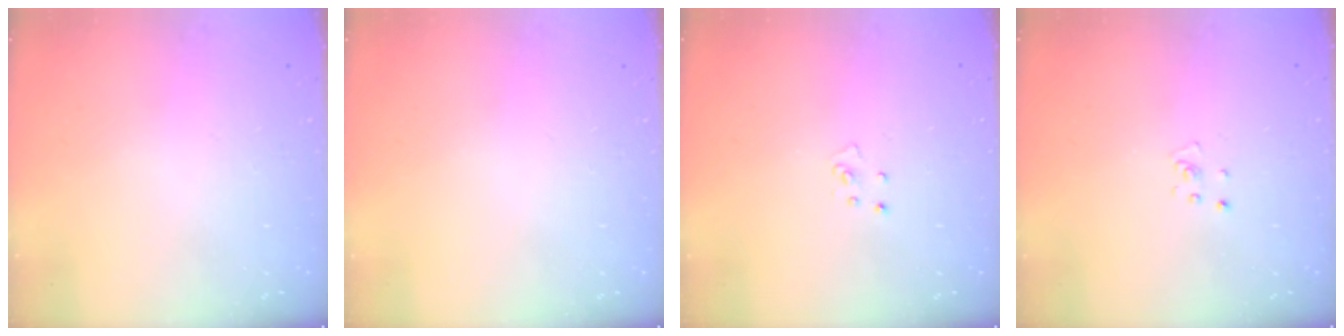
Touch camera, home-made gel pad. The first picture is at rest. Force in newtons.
{"total": 0.0}
{"total": 3.1, "press": 3.1, "slide": 0.2}
{"total": 2.6, "press": 2.6, "slide": 0.3}